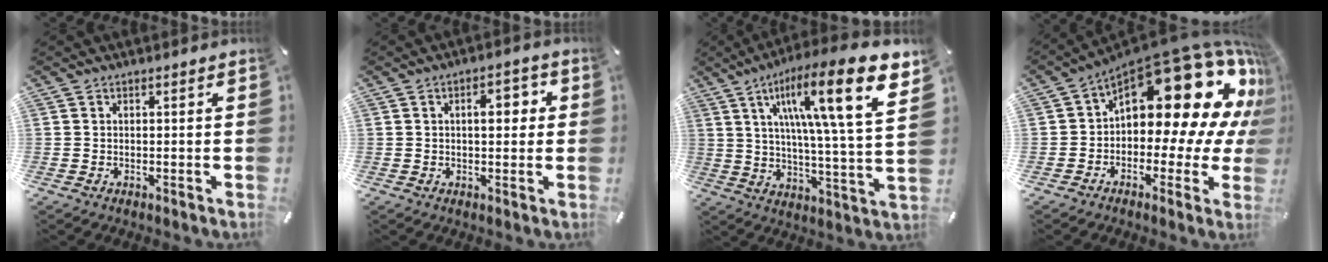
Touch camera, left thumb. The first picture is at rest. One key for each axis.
{"total": 5.8, "fx": 0.9, "fy": 3.0, "fz": 4.8, "tx": -0.058, "ty": -0.003, "tz": 0.004}
{"total": 22.2, "fx": 10.0, "fy": 4.2, "fz": 19.4, "tx": -0.297, "ty": -0.057, "tz": 0.142}
{"total": 25.1, "fx": 10.3, "fy": 12.1, "fz": 19.4, "tx": -0.284, "ty": -0.088, "tz": 0.178}